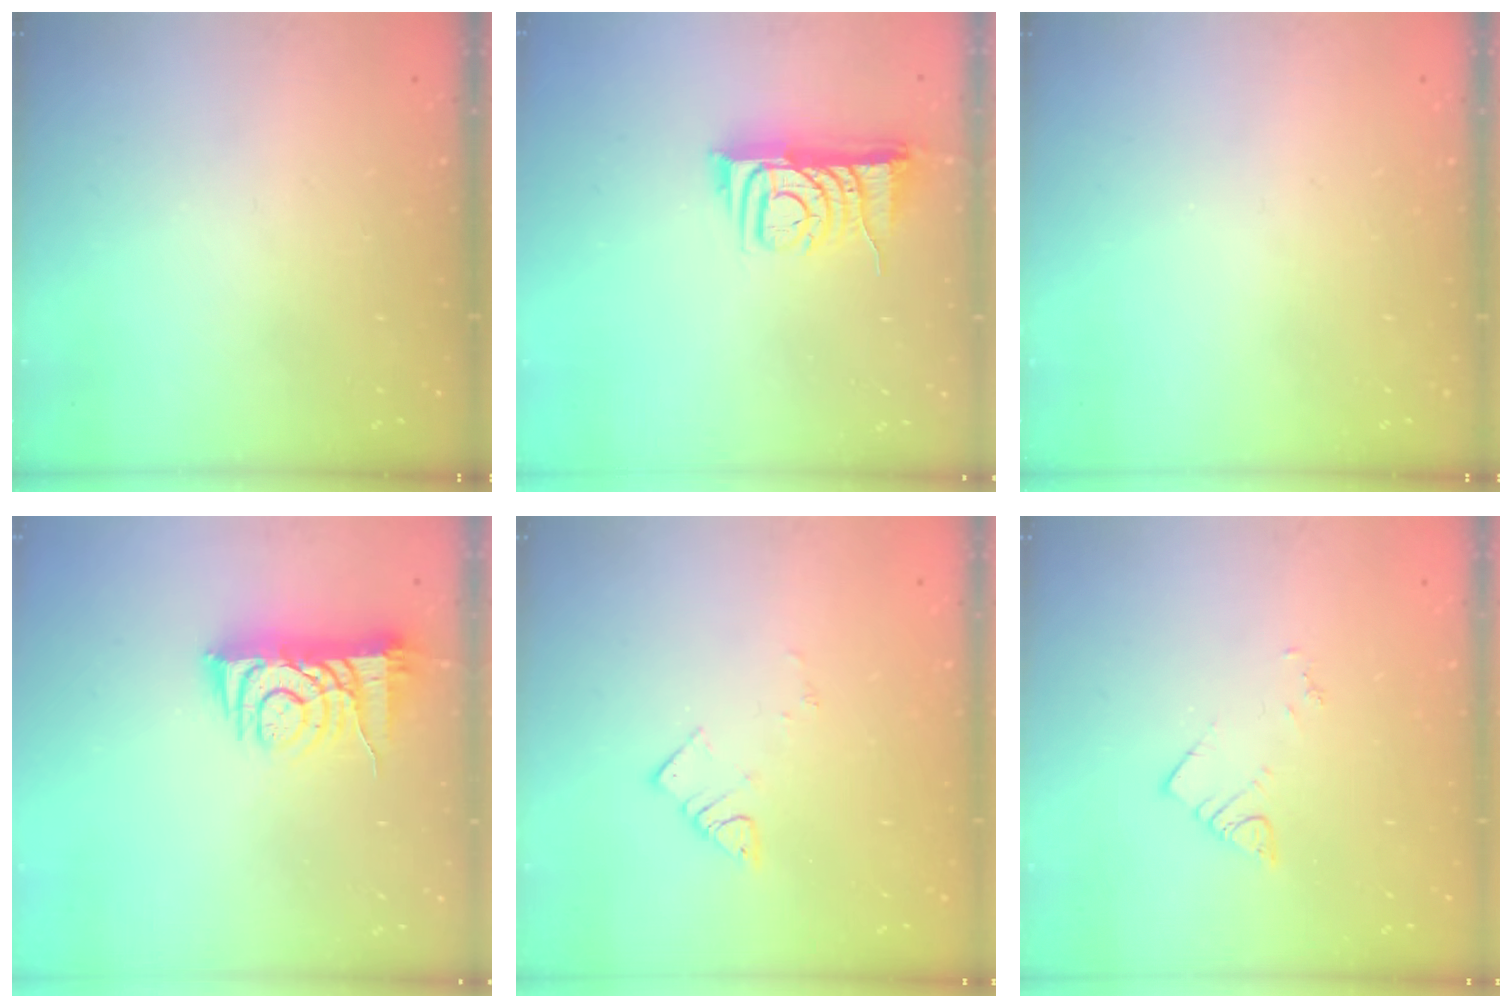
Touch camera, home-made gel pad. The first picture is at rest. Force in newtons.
{"total": 8.0, "press": 8.0, "slide": 0.4}
{"total": 0.0}
{"total": 8.4, "press": 8.3, "slide": 0.9}
{"total": 3.4, "press": 3.4, "slide": 0.3}
{"total": 3.6, "press": 3.6, "slide": 0.1}